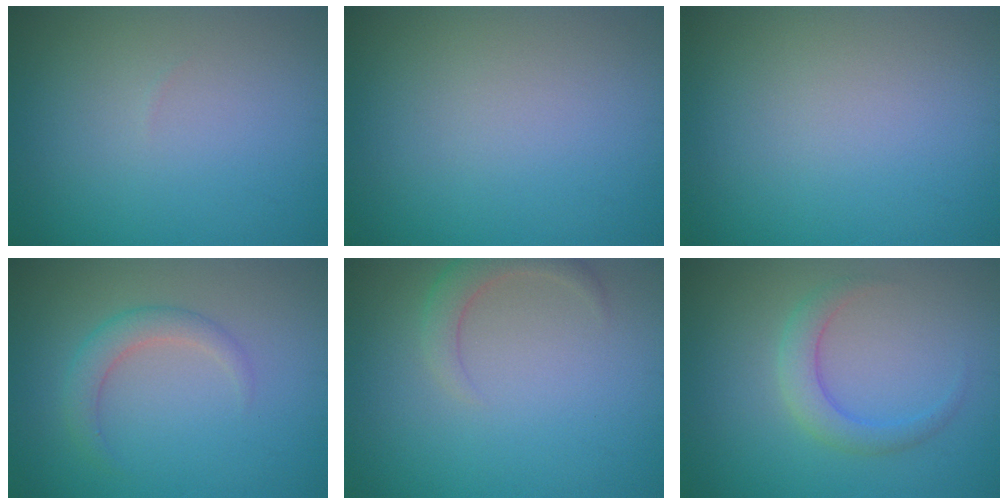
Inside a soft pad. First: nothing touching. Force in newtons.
{"total": 0.0}
{"total": 0.0}
{"total": 2.2, "press": 2.2, "slide": 0.2}
{"total": 2.2, "press": 2.2, "slide": 0.2}
{"total": 2.4, "press": 2.4, "slide": 0.0}